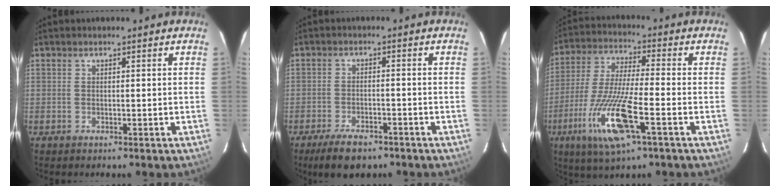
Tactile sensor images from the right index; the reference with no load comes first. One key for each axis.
{"total": 6.5, "fx": -4.9, "fy": 2.5, "fz": 3.4, "tx": -0.064, "ty": -0.004, "tz": -0.079}
{"total": 14.0, "fx": -5.8, "fy": 1.6, "fz": 12.6, "tx": -0.261, "ty": -0.024, "tz": -0.106}